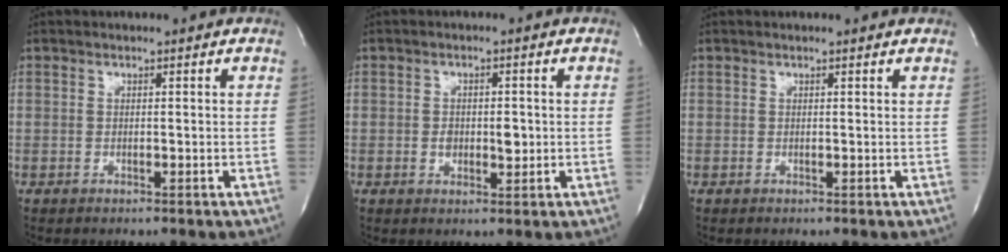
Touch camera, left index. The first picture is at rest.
{"total": 3.4, "force": [-0.3, 2.0, 2.7], "torque": [-0.041, 0.000, 0.002]}
{"total": 1.4, "force": [1.4, 0.1, 0.4], "torque": [-0.014, 0.011, 0.014]}